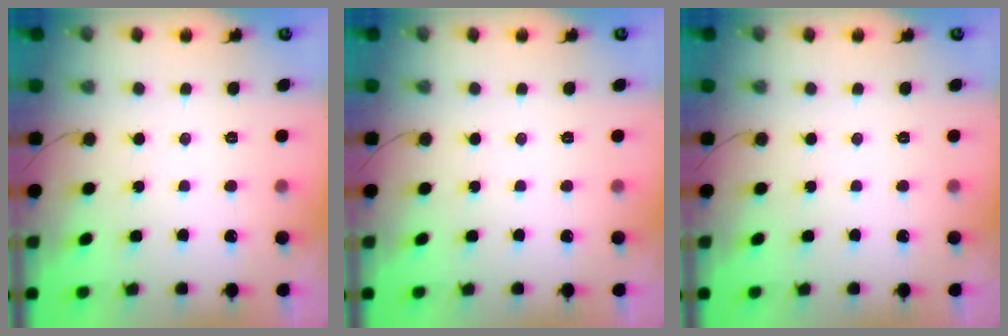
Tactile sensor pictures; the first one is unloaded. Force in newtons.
{"total": 0.0}
{"total": 0.0}